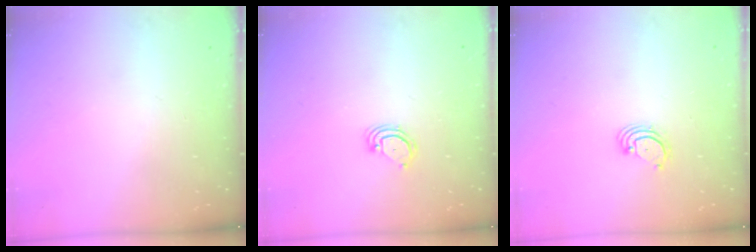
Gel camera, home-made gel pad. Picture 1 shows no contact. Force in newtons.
{"total": 3.5, "press": 3.5, "slide": 0.2}
{"total": 3.1, "press": 3.1, "slide": 0.3}